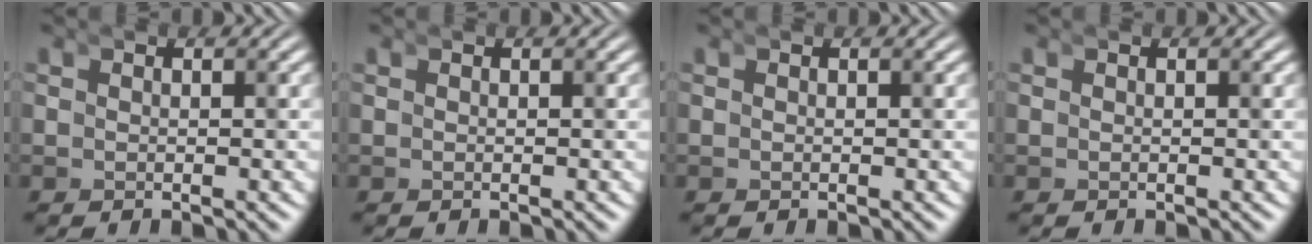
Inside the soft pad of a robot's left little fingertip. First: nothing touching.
{"total": 0.0}
{"total": 0.0}
{"total": 0.0}